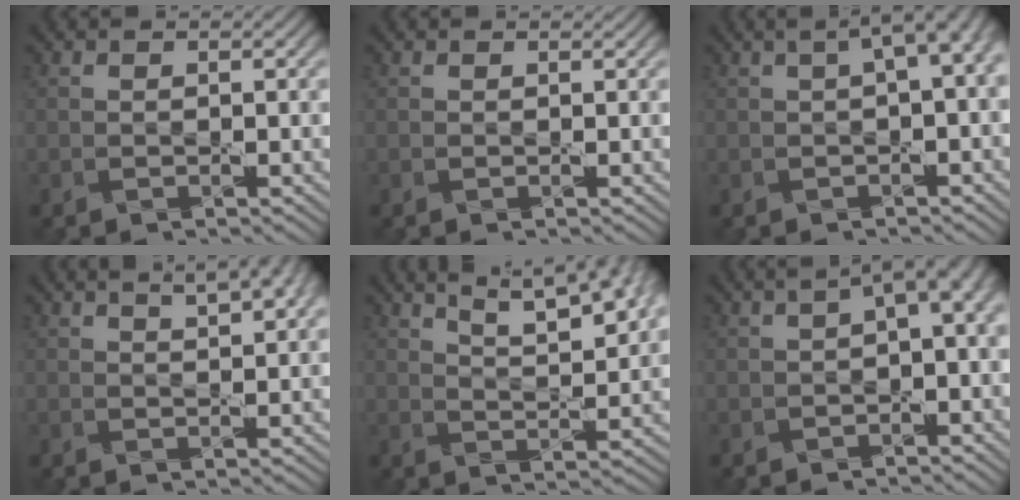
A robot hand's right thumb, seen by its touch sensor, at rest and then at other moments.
{"total": 0.0}
{"total": 4.1, "force": [1.0, 1.2, 3.8], "torque": [-0.046, 0.015, 0.016]}
{"total": 6.6, "force": [3.7, 2.2, 4.9], "torque": [-0.061, 0.022, 0.037]}
{"total": 12.2, "force": [7.8, 4.0, 8.5], "torque": [-0.129, 0.022, 0.105]}
{"total": 4.4, "force": [0.6, 1.7, 4.0], "torque": [-0.050, 0.009, 0.009]}